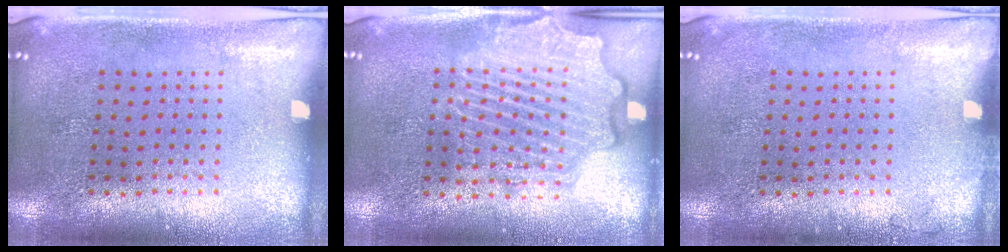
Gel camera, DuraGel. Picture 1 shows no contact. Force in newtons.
{"total": 4.5, "press": 4.5, "slide": 0.5}
{"total": 0.6, "press": 0.5, "slide": 0.1}